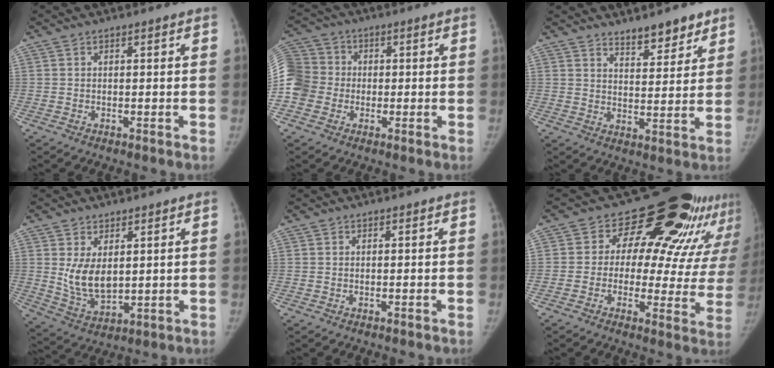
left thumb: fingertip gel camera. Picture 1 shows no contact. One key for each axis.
{"total": 13.1, "fx": -1.5, "fy": 11.8, "fz": 5.5, "tx": -0.125, "ty": 0.036, "tz": -0.031}
{"total": 7.1, "fx": 5.8, "fy": 2.6, "fz": 3.3, "tx": -0.013, "ty": -0.042, "tz": 0.087}
{"total": 8.2, "fx": 2.1, "fy": 5.3, "fz": 5.9, "tx": -0.085, "ty": -0.028, "tz": 0.056}
{"total": 0.0}
{"total": 23.2, "fx": 14.9, "fy": 11.3, "fz": 13.7, "tx": -0.140, "ty": -0.059, "tz": 0.176}